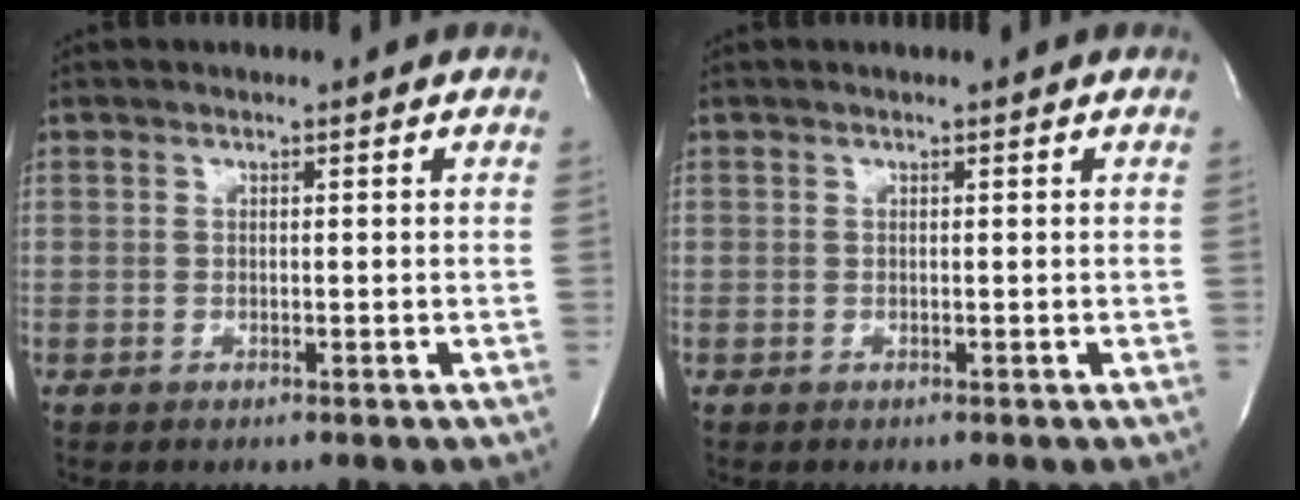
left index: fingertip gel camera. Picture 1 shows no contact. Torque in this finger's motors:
{"motor_torque": [0.07, 0.00, -0.03, -0.01]}